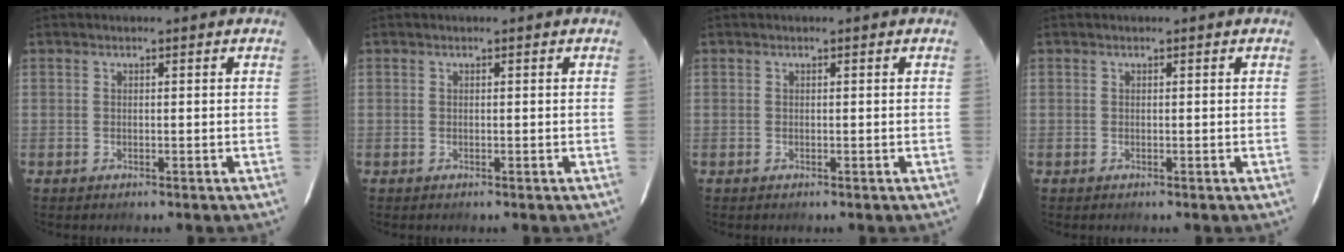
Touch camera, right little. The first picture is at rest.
{"total": 0.0}
{"total": 0.0}
{"total": 0.0}